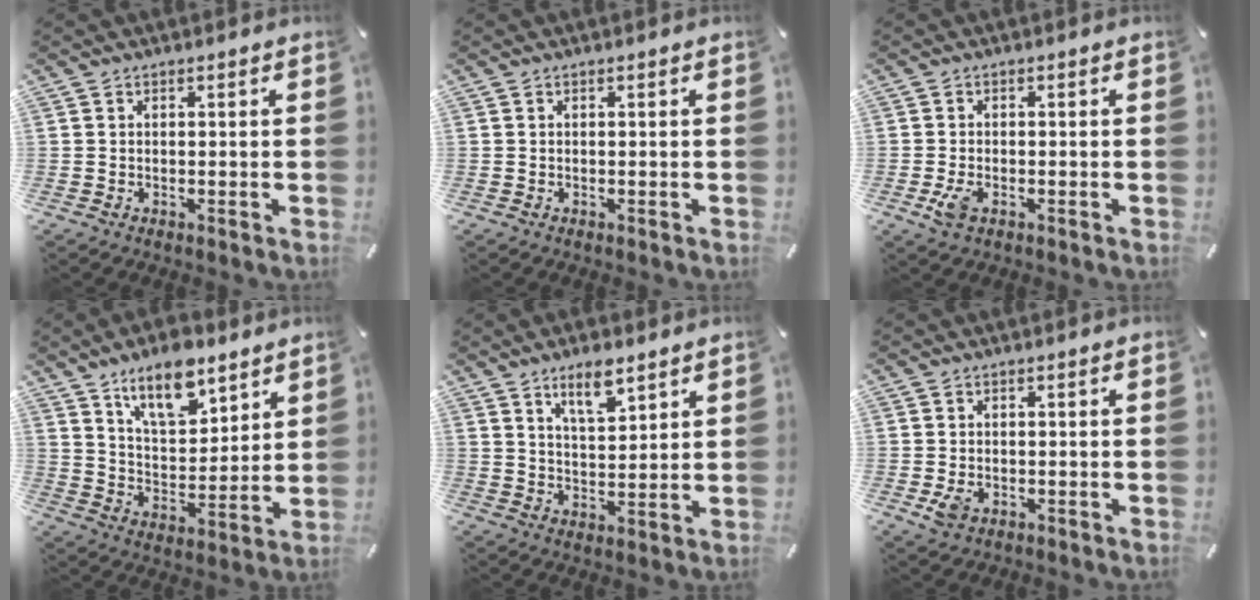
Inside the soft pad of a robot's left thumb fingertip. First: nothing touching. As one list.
[{"total": 0.0}, {"total": 3.7, "force": [-1.4, 2.1, 2.7], "torque": [-0.070, -0.004, -0.029]}, {"total": 13.3, "force": [9.6, 6.3, 6.8], "torque": [-0.113, -0.048, 0.173]}, {"total": 8.2, "force": [5.9, 3.1, 4.8], "torque": [-0.074, -0.028, 0.102]}, {"total": 3.0, "force": [-0.8, 2.2, 1.9], "torque": [-0.045, -0.002, -0.015]}]